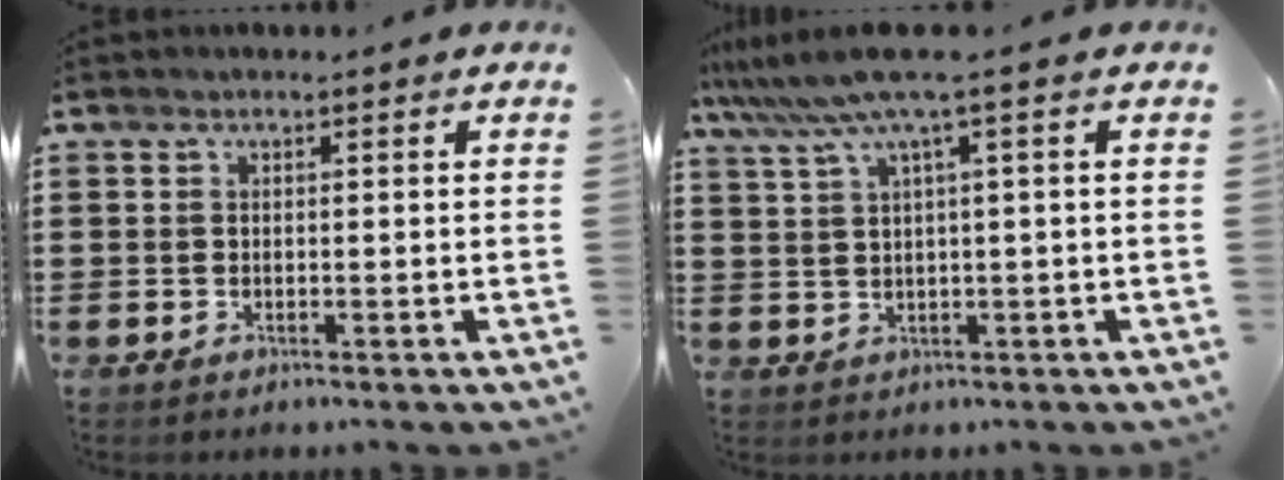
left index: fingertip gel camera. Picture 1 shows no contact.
{"total": 5.9, "force": [2.6, -0.6, 5.3], "torque": [-0.114, -0.014, 0.042]}